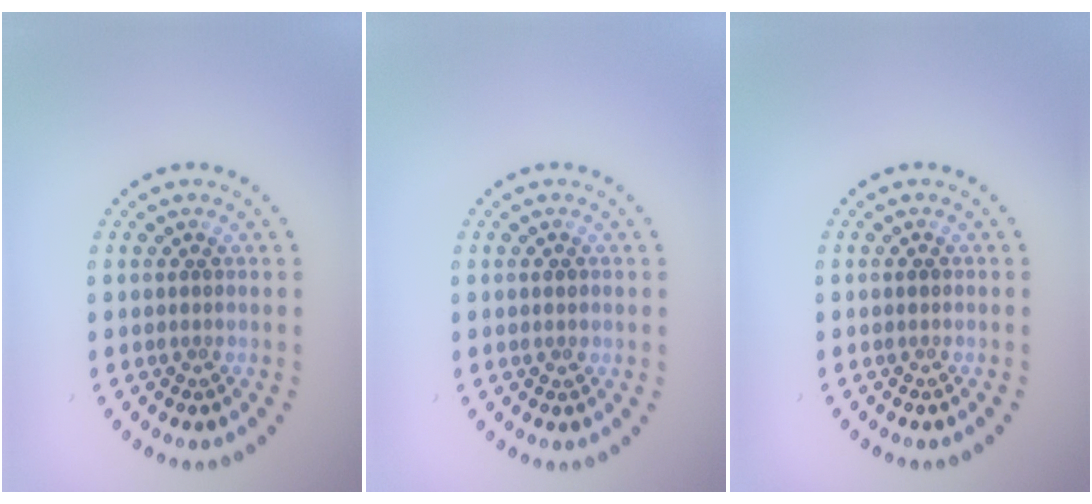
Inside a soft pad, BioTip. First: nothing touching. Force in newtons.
{"total": 1.0, "press": 1.0, "slide": 0.2}
{"total": 0.6, "press": 0.5, "slide": 0.2}